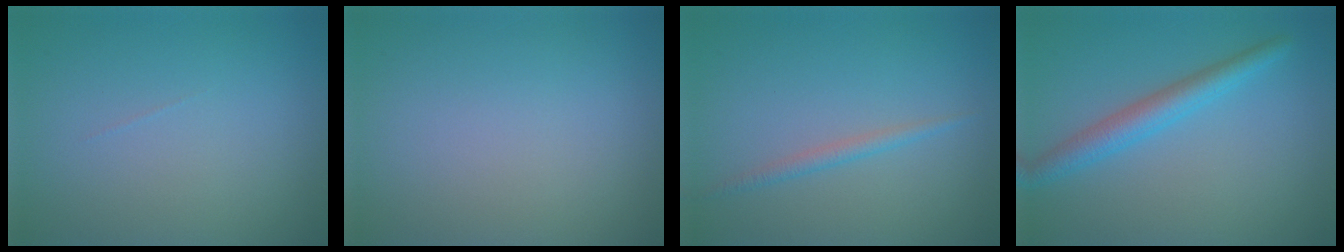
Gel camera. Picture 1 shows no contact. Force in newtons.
{"total": 0.0}
{"total": 1.2, "press": 1.2, "slide": 0.1}
{"total": 3.2, "press": 3.2, "slide": 0.2}